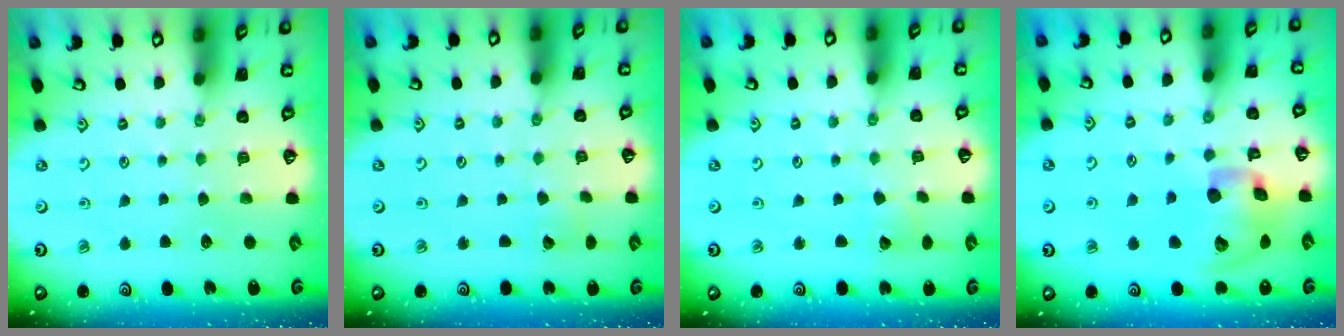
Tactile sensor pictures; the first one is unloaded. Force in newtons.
{"total": 2.7, "press": 2.7, "slide": 0.3}
{"total": 3.4, "press": 3.4, "slide": 0.2}
{"total": 17.1, "press": 16.9, "slide": 2.5}